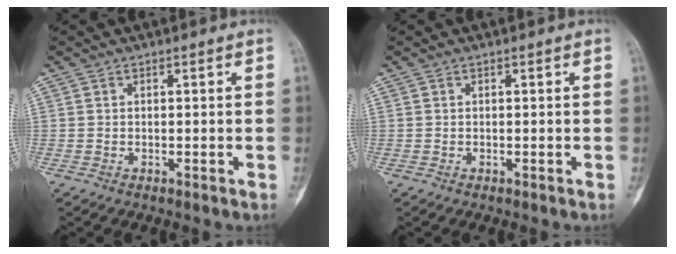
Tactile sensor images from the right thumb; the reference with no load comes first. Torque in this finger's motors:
{"motor_torque": [0.03, 0.03, 0.06, -0.06, 0.00]}